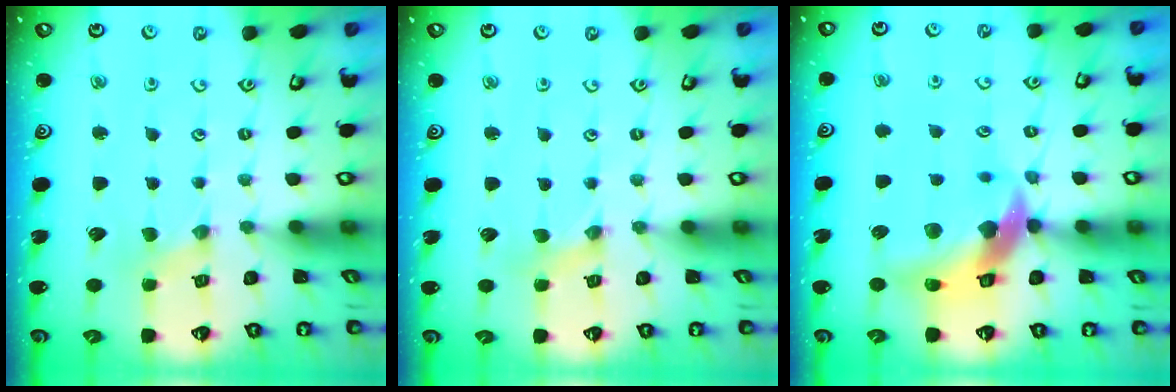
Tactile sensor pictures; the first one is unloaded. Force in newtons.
{"total": 0.0}
{"total": 13.2, "press": 13.1, "slide": 1.5}